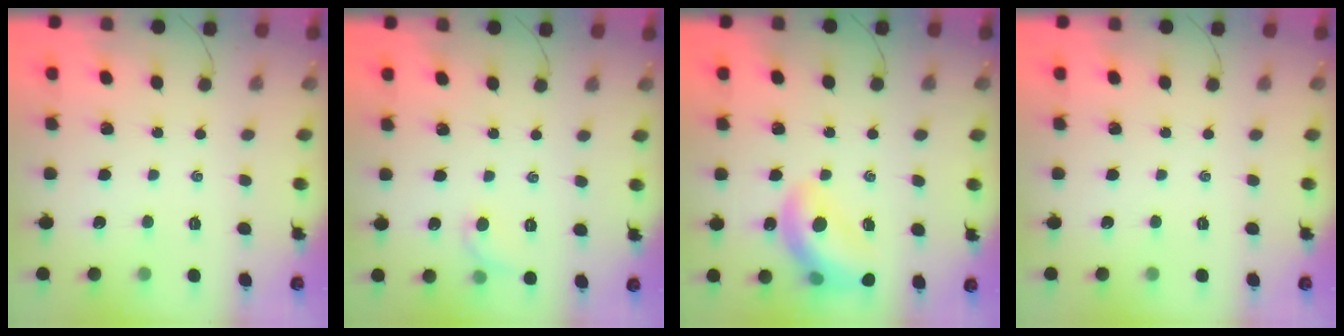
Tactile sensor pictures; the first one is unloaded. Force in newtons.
{"total": 5.8, "press": 5.7, "slide": 1.2}
{"total": 16.2, "press": 15.8, "slide": 3.7}
{"total": 0.0}